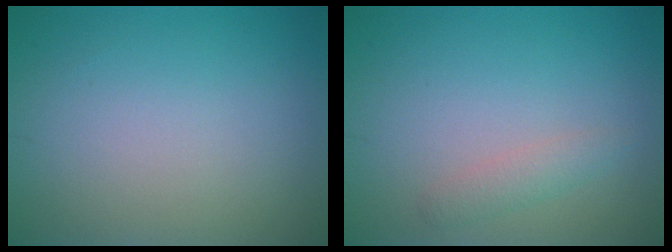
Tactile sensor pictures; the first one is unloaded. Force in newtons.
{"total": 1.5, "press": 1.5, "slide": 0.0}